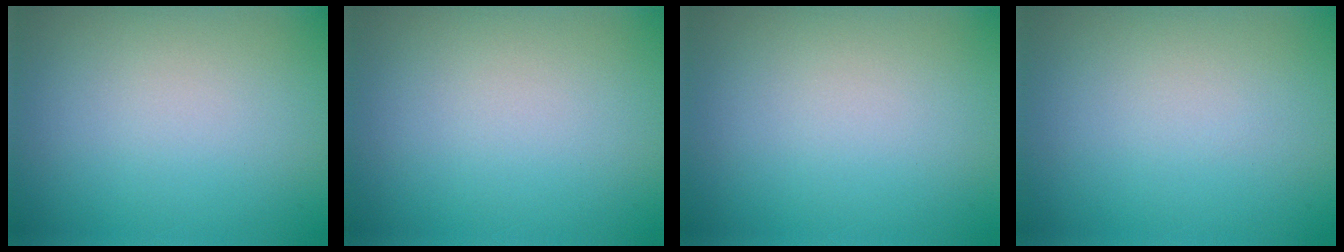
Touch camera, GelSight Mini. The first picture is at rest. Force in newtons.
{"total": 0.0}
{"total": 0.0}
{"total": 0.0}